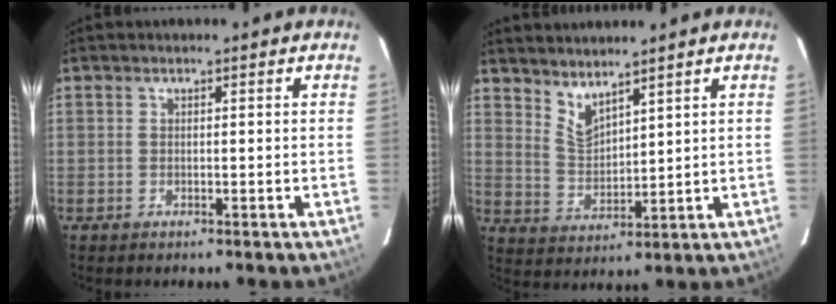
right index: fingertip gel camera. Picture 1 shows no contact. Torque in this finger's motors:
{"motor_torque": [-0.29, 0.15, -0.02, 0.00]}